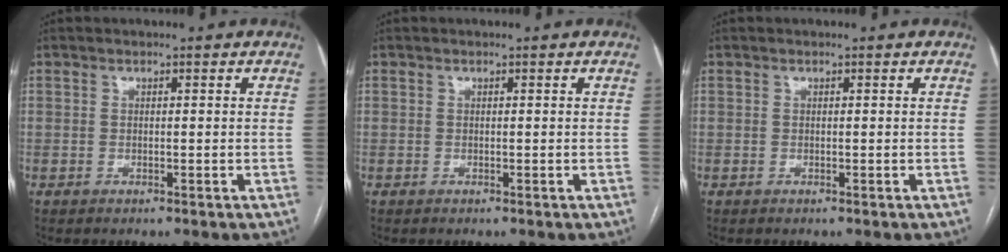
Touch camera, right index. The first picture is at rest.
{"total": 0.0}
{"total": 0.0}